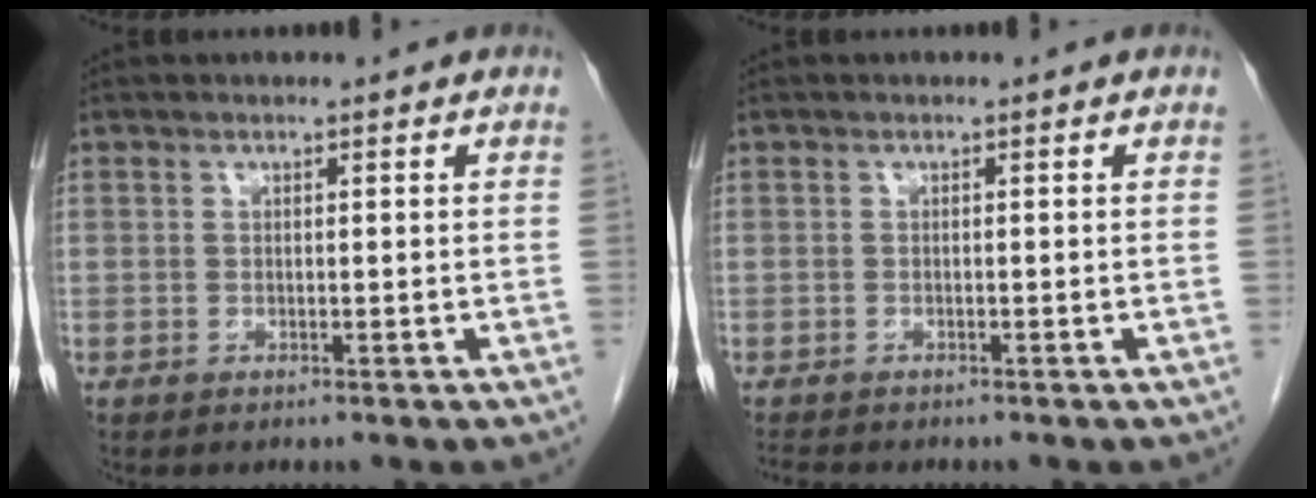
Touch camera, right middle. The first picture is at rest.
{"total": 1.8, "force": [-1.7, 0.2, 0.6], "torque": [-0.013, -0.006, -0.026]}